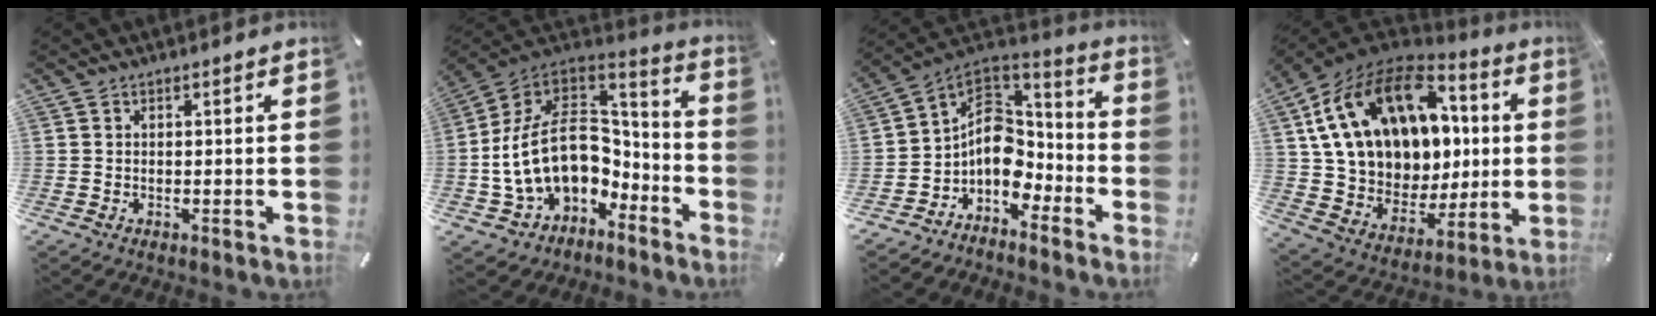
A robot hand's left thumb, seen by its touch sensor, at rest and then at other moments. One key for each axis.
{"total": 18.8, "fx": -2.5, "fy": 14.2, "fz": 12.0, "tx": -0.240, "ty": -0.008, "tz": -0.028}
{"total": 10.8, "fx": -2.9, "fy": 8.8, "fz": 5.5, "tx": -0.103, "ty": -0.002, "tz": -0.052}
{"total": 21.4, "fx": 7.0, "fy": 15.2, "fz": 13.3, "tx": -0.256, "ty": -0.031, "tz": 0.135}